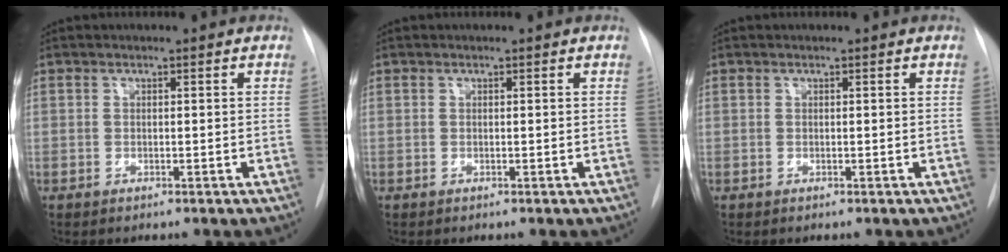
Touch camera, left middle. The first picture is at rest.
{"total": 0.0}
{"total": 0.0}